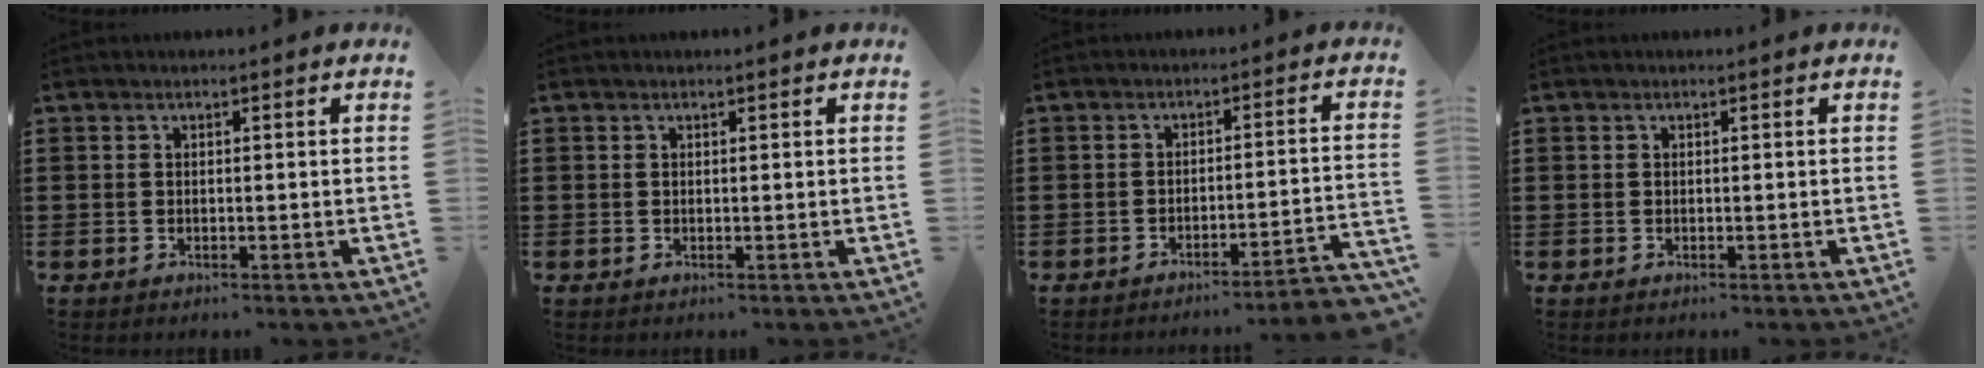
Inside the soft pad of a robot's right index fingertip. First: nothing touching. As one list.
[{"total": 0.0}, {"total": 3.3, "force": [-3.0, -0.5, 1.4], "torque": [-0.026, -0.011, -0.062]}, {"total": 0.0}]